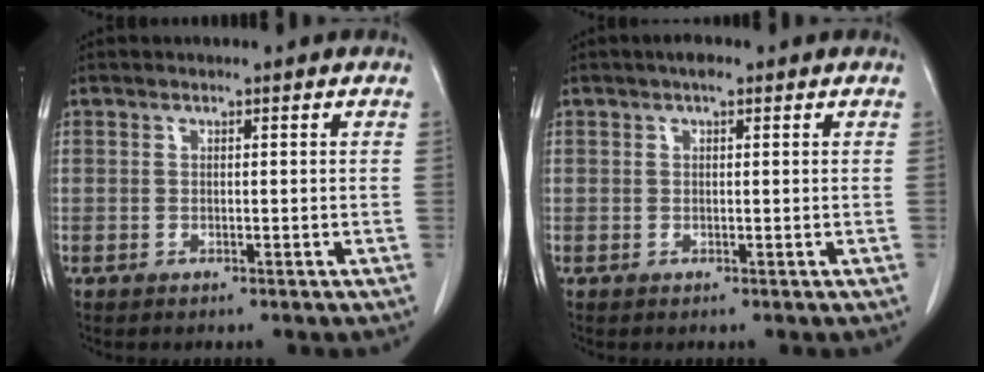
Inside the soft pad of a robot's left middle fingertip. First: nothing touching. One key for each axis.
{"total": 1.4, "fx": 0.9, "fy": 0.6, "fz": 1.0, "tx": -0.015, "ty": 0.009, "tz": 0.012}